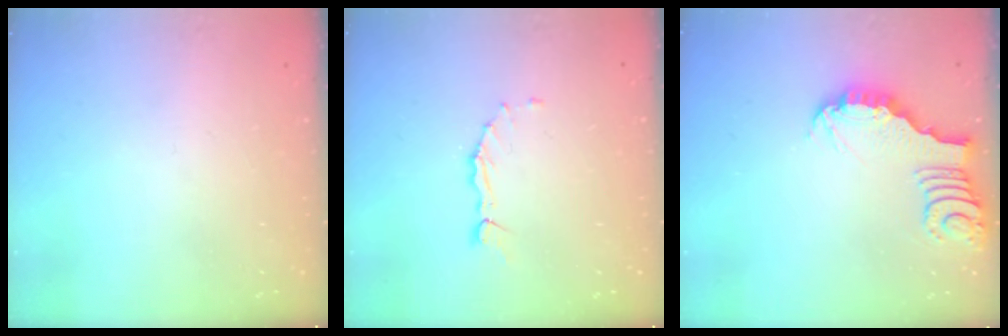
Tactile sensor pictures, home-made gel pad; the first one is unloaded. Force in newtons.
{"total": 1.6, "press": 1.5, "slide": 0.3}
{"total": 3.5, "press": 3.5, "slide": 0.3}